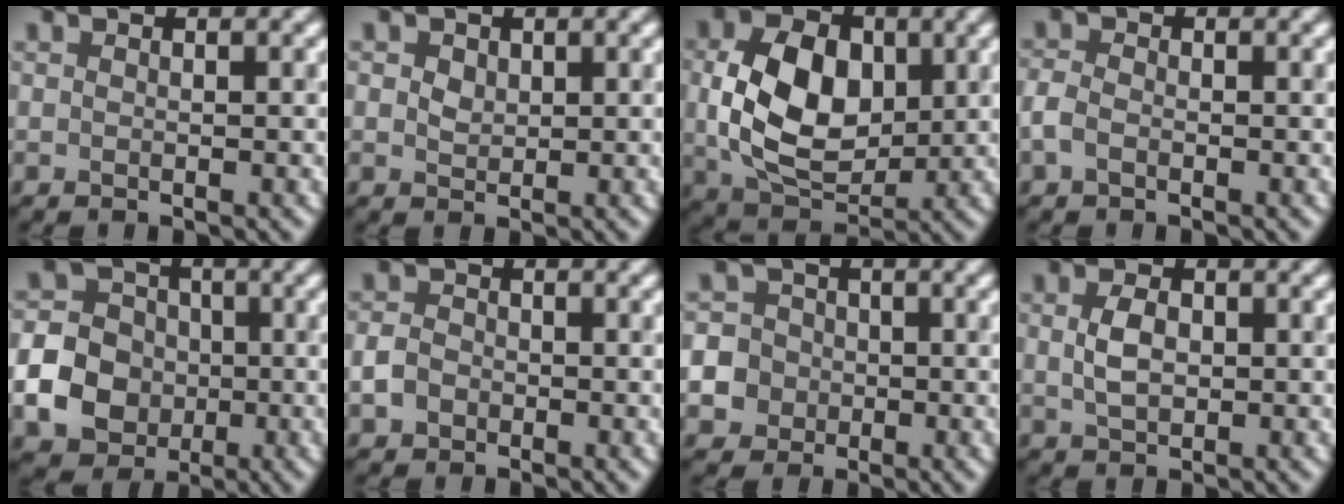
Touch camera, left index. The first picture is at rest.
{"total": 1.0, "force": [0.2, 0.9, 0.3], "torque": [-0.004, 0.000, 0.007]}
{"total": 8.0, "force": [0.5, 5.7, 5.6], "torque": [-0.114, -0.003, 0.015]}
{"total": 1.4, "force": [-0.9, 0.8, 0.6], "torque": [-0.014, 0.003, -0.022]}
{"total": 5.8, "force": [-1.8, 5.0, 2.2], "torque": [-0.036, 0.003, -0.041]}
{"total": 1.7, "force": [-0.9, 1.4, 0.4], "torque": [-0.006, -0.001, -0.019]}
{"total": 8.8, "force": [-3.5, 7.9, 1.5], "torque": [-0.040, -0.021, -0.091]}
{"total": 2.1, "force": [0.2, 1.5, 1.5], "torque": [-0.032, 0.001, 0.007]}